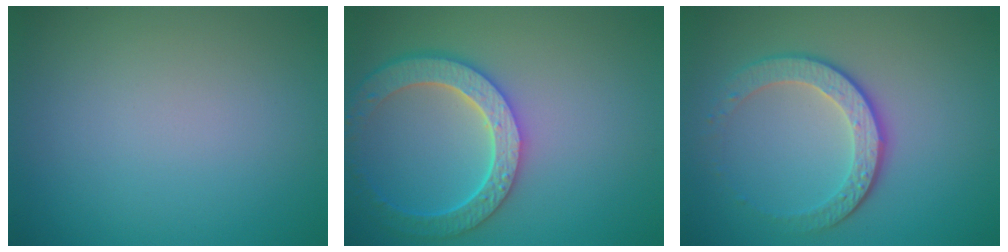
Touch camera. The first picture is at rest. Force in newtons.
{"total": 5.9, "press": 4.7, "slide": 3.5}
{"total": 4.0, "press": 3.1, "slide": 2.5}